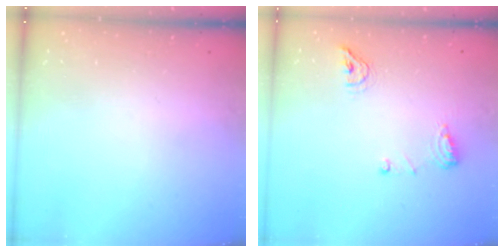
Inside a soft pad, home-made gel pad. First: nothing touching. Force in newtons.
{"total": 8.2, "press": 8.1, "slide": 1.5}